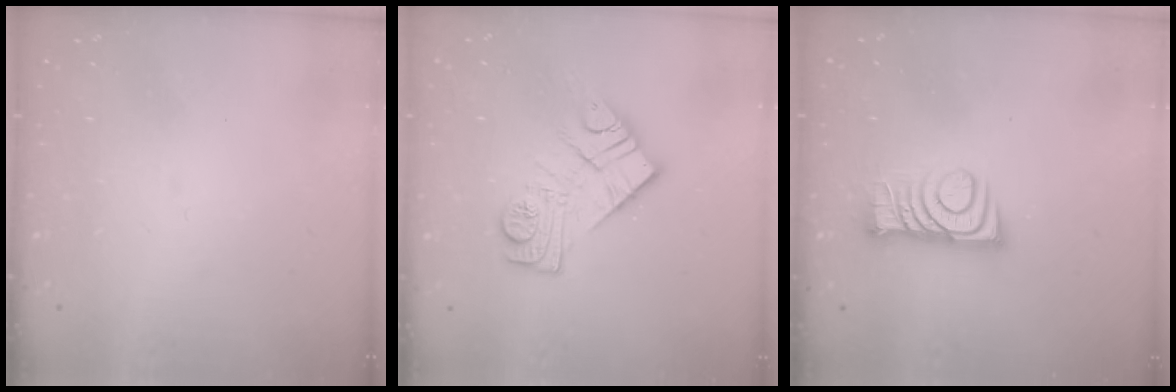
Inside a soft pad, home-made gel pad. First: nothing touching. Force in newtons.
{"total": 14.0, "press": 14.0, "slide": 0.9}
{"total": 8.8, "press": 8.8, "slide": 0.8}